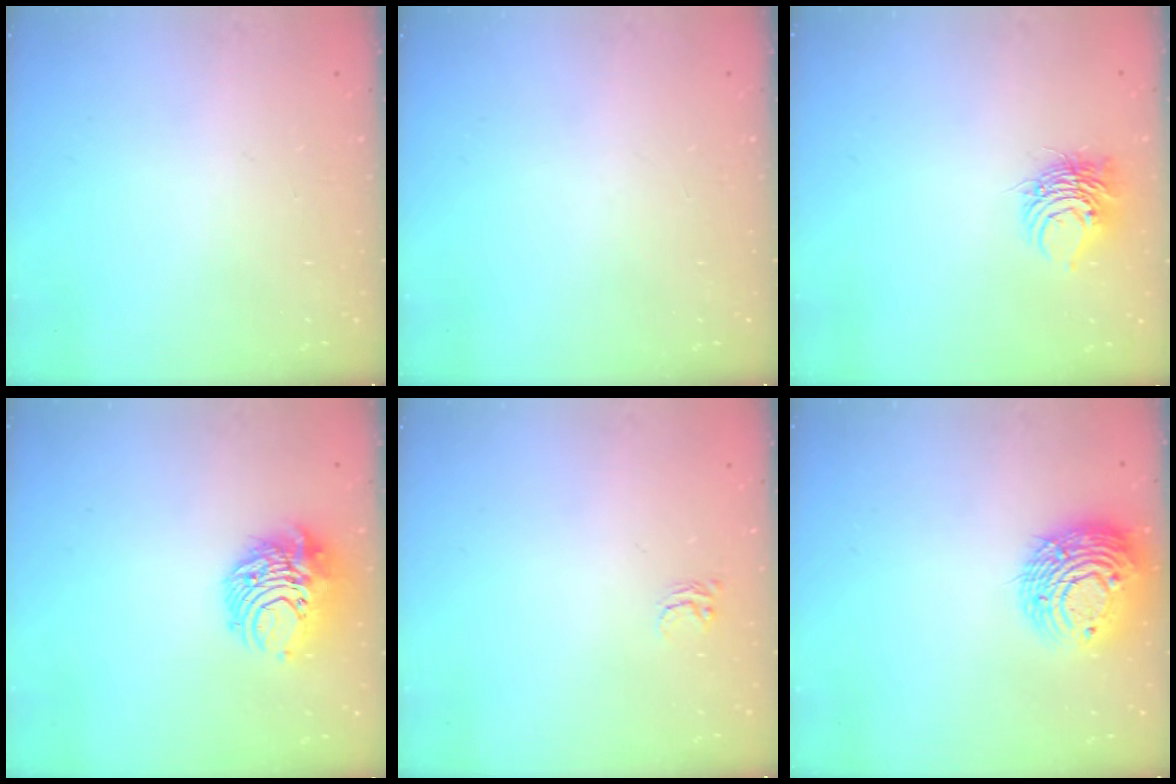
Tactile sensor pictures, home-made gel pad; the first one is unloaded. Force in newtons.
{"total": 0.0}
{"total": 7.8, "press": 7.8, "slide": 0.9}
{"total": 10.4, "press": 10.3, "slide": 1.0}
{"total": 4.1, "press": 4.1, "slide": 0.2}
{"total": 13.2, "press": 13.1, "slide": 1.4}